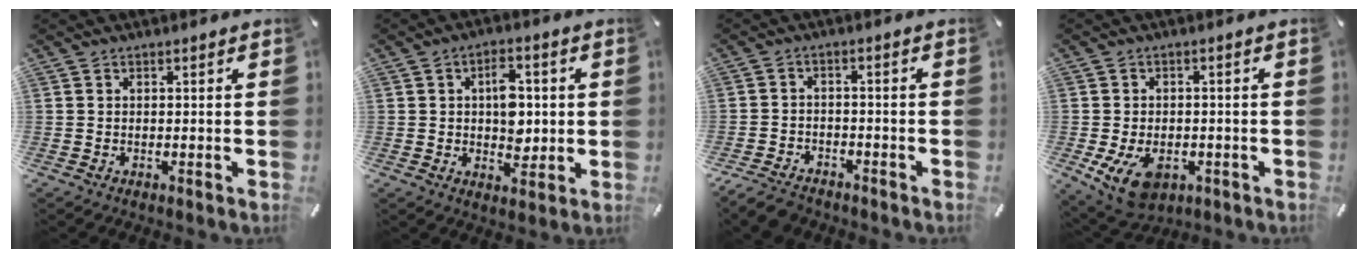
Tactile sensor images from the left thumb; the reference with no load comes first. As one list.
[{"total": 8.1, "force": [0.7, 5.6, 5.9], "torque": [-0.066, -0.003, 0.007]}, {"total": 4.4, "force": [-3.9, 1.8, 1.2], "torque": [-0.029, 0.018, -0.076]}, {"total": 8.6, "force": [-3.3, 5.8, 5.5], "torque": [-0.099, 0.004, -0.058]}]